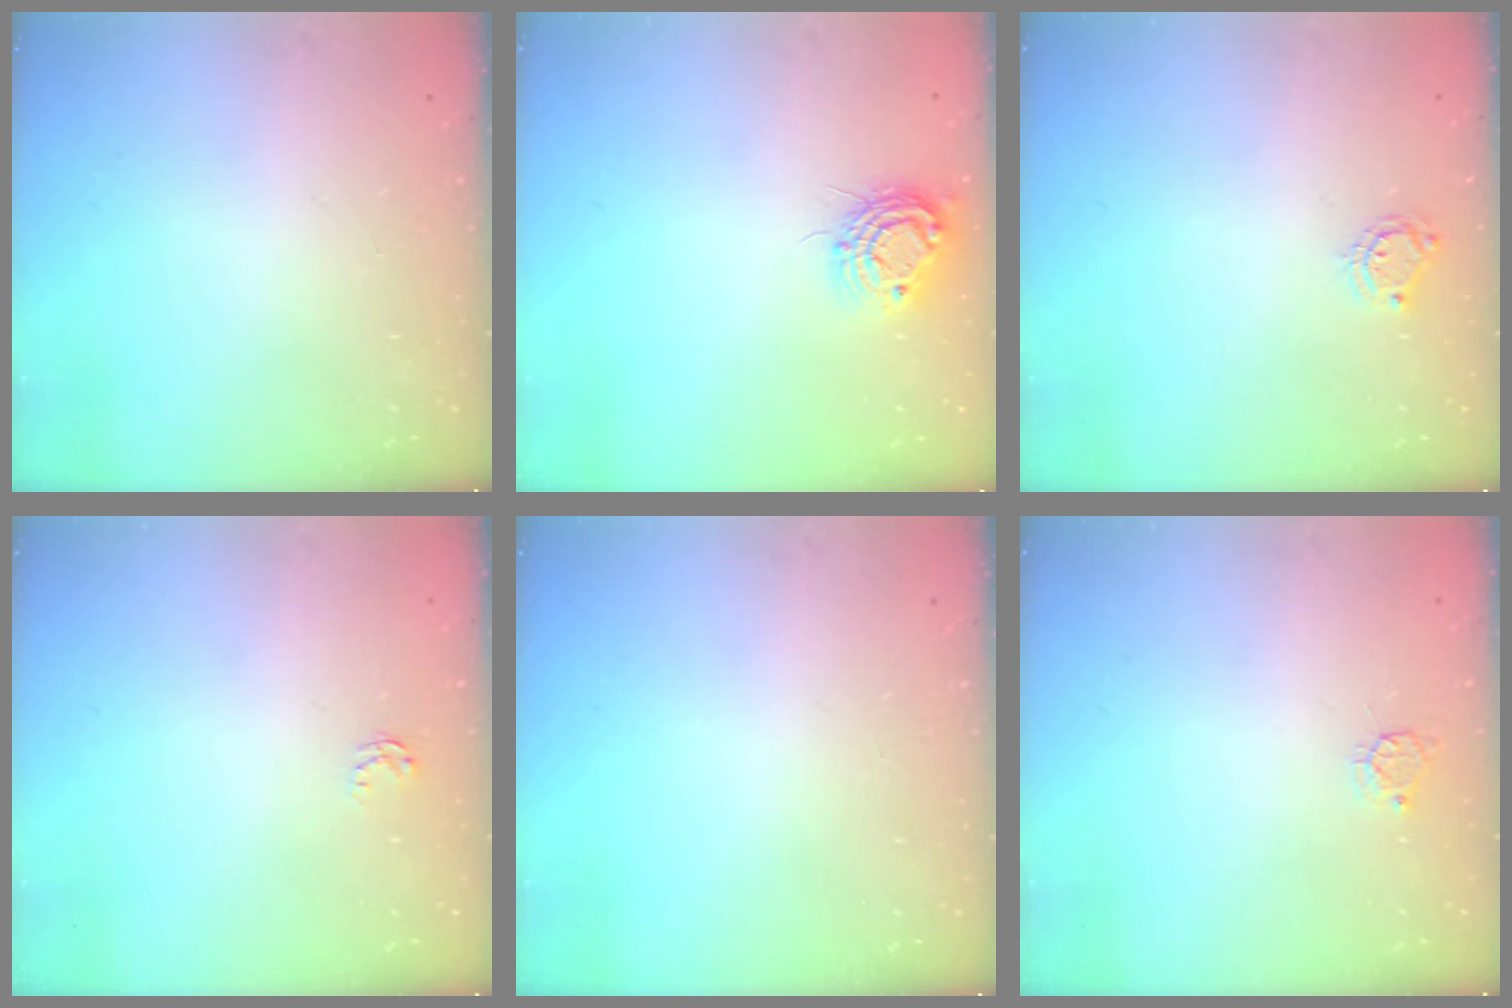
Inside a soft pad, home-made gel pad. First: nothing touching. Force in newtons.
{"total": 9.8, "press": 9.8, "slide": 0.8}
{"total": 5.0, "press": 5.0, "slide": 0.4}
{"total": 2.6, "press": 2.6, "slide": 0.3}
{"total": 0.0}
{"total": 3.7, "press": 3.7, "slide": 0.4}